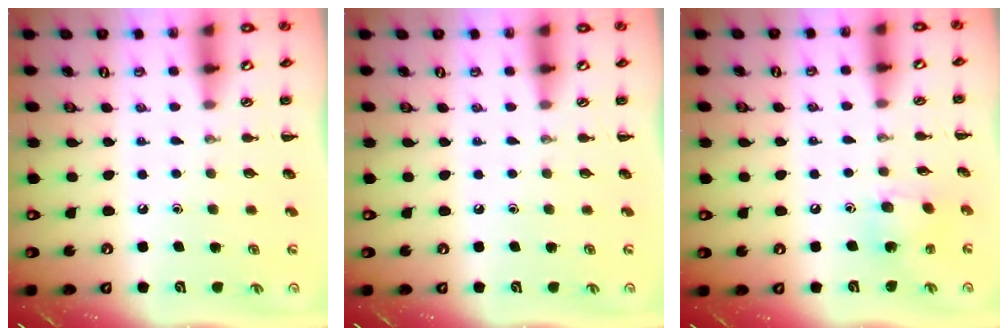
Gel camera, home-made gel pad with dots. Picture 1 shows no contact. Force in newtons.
{"total": 0.0}
{"total": 6.9, "press": 6.9, "slide": 0.6}